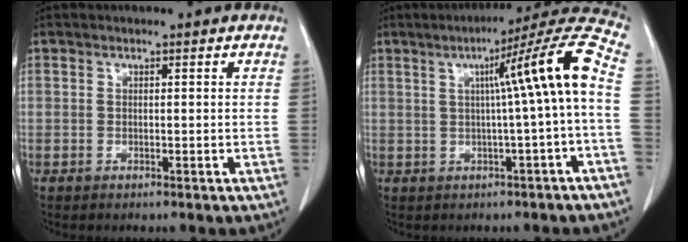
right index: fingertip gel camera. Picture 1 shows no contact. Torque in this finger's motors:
{"motor_torque": [1.03, -0.08, 0.44, 0.15]}